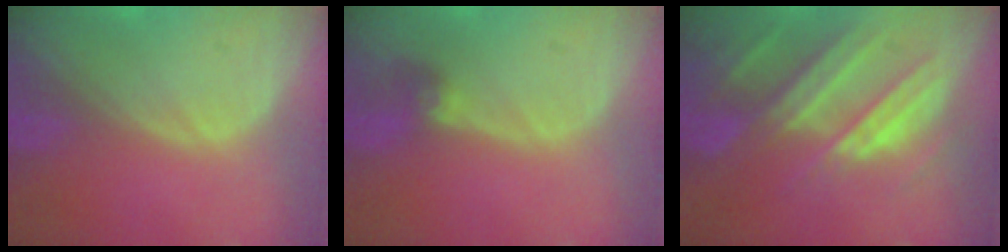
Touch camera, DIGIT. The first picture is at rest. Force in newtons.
{"total": 2.6, "press": 2.6, "slide": 0.6}
{"total": 10.4, "press": 9.1, "slide": 4.9}